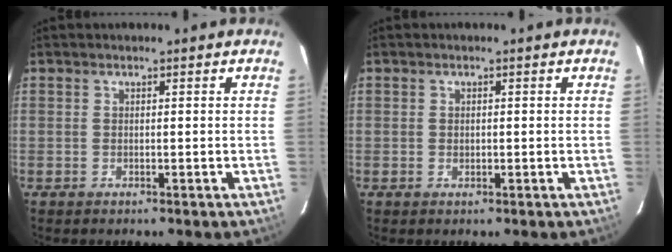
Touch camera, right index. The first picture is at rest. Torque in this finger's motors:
{"motor_torque": [-0.04, 0.04, -0.02, 0.00]}